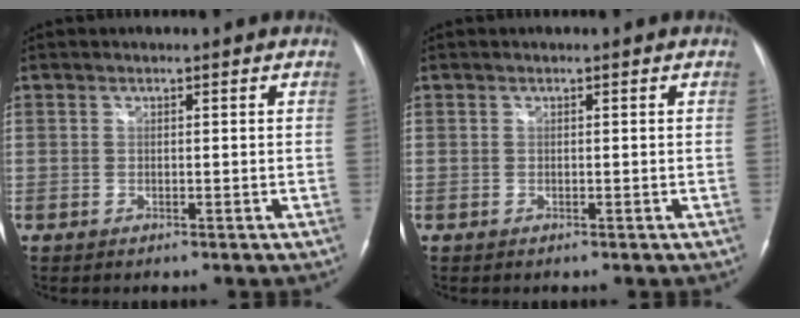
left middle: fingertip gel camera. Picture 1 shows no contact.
{"total": 0.0}